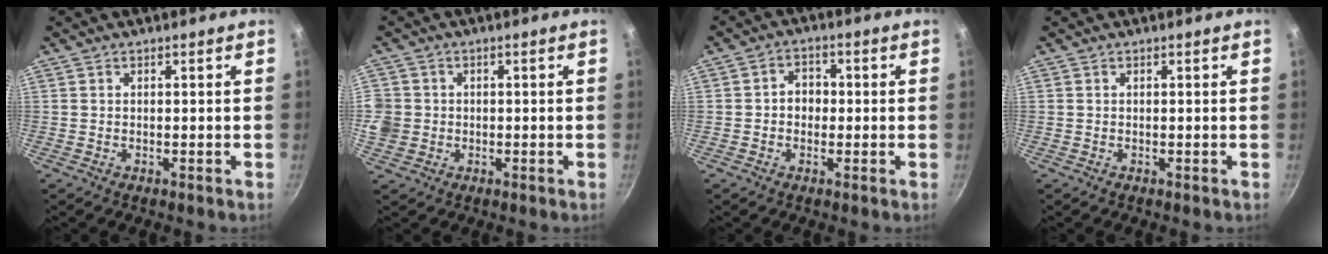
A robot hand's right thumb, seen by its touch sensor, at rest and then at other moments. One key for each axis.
{"total": 7.8, "fx": -0.8, "fy": 7.3, "fz": 2.7, "tx": -0.067, "ty": 0.016, "tz": -0.015}
{"total": 4.1, "fx": -0.4, "fy": 3.5, "fz": 2.2, "tx": -0.006, "ty": 0.010, "tz": -0.012}
{"total": 0.0}